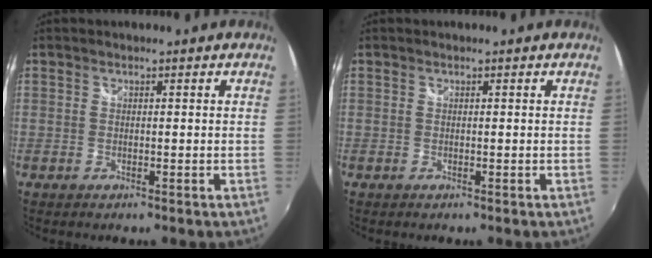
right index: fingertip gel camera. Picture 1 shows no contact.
{"total": 0.0}